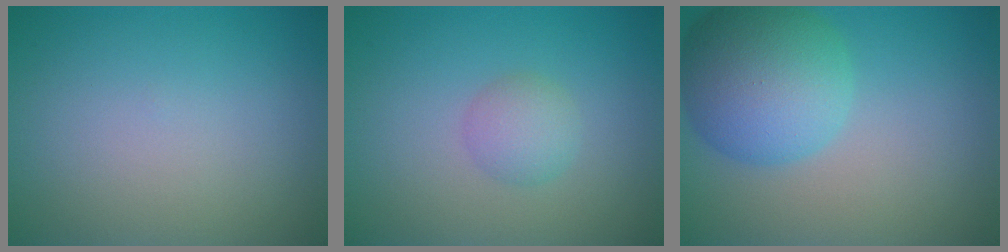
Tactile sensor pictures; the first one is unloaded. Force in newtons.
{"total": 1.9, "press": 1.9, "slide": 0.0}
{"total": 7.9, "press": 7.9, "slide": 0.2}